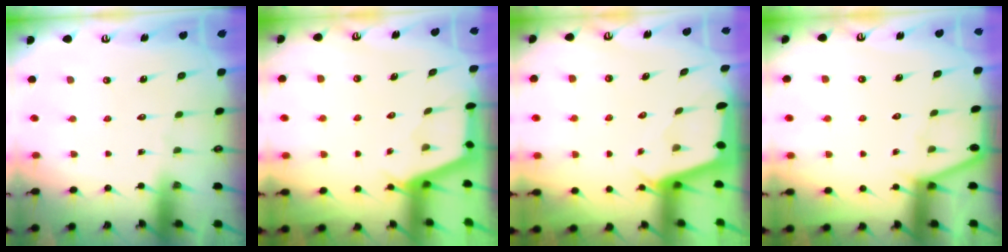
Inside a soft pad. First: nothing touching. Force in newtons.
{"total": 2.8, "press": 2.8, "slide": 0.3}
{"total": 2.1, "press": 2.1, "slide": 0.3}
{"total": 2.6, "press": 2.6, "slide": 0.3}